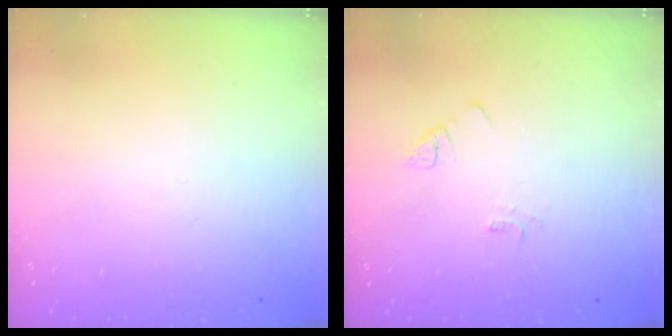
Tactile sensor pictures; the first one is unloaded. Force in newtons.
{"total": 2.1, "press": 2.1, "slide": 0.4}